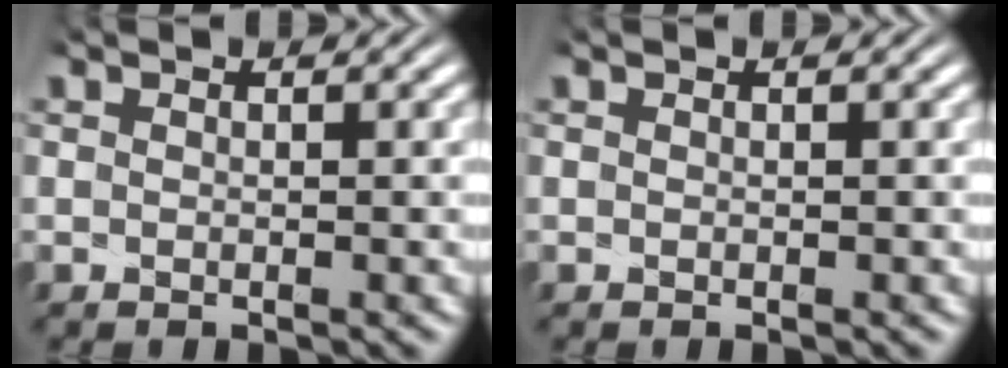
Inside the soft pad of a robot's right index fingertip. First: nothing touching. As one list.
[{"total": 0.0}]